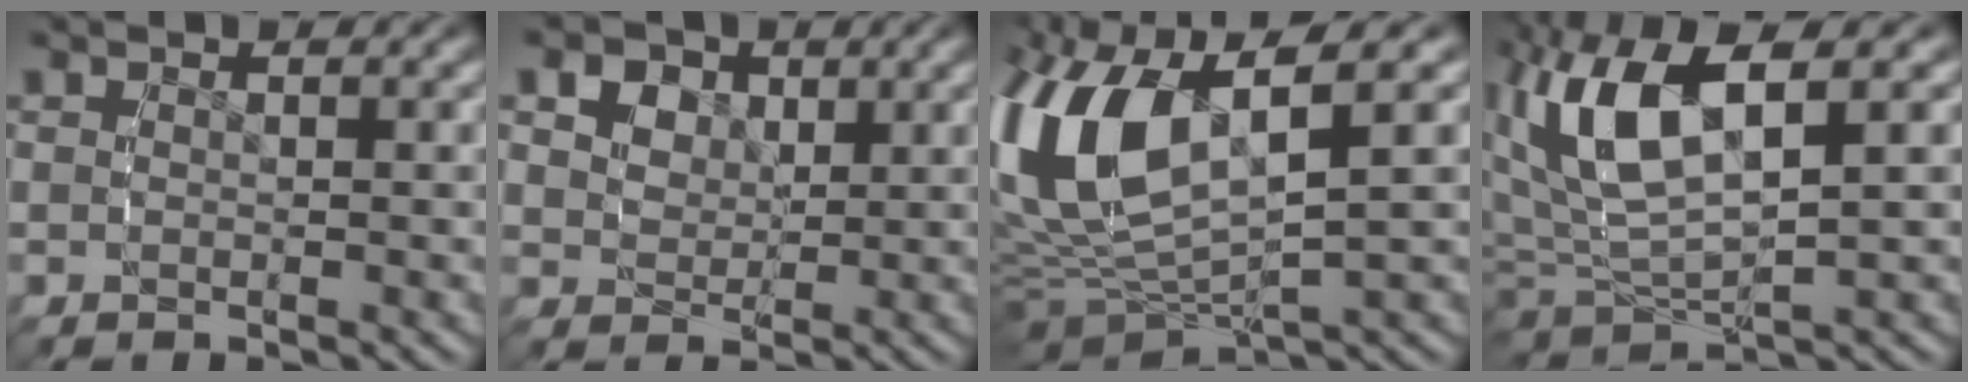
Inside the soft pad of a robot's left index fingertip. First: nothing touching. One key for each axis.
{"total": 4.9, "fx": 2.1, "fy": 4.0, "fz": 2.0, "tx": -0.039, "ty": -0.004, "tz": 0.035}
{"total": 10.6, "fx": 1.3, "fy": 6.6, "fz": 8.1, "tx": -0.201, "ty": -0.012, "tz": 0.033}
{"total": 7.8, "fx": 2.0, "fy": 4.2, "fz": 6.2, "tx": -0.152, "ty": 0.002, "tz": 0.039}